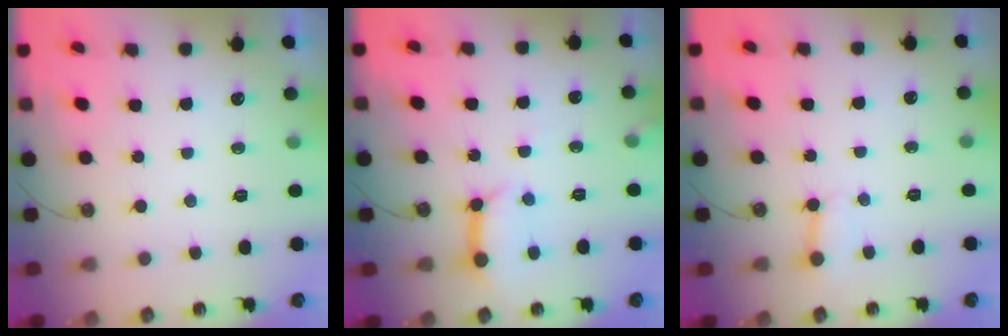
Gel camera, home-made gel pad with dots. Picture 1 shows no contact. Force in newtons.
{"total": 12.1, "press": 12.1, "slide": 1.1}
{"total": 2.7, "press": 2.7, "slide": 0.1}